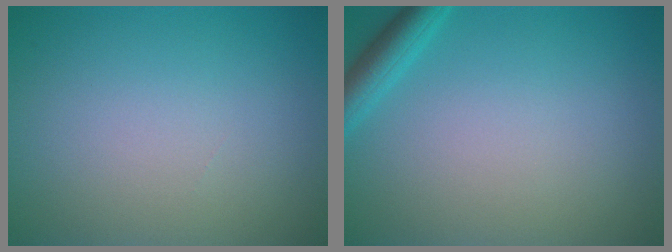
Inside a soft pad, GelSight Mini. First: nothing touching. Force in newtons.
{"total": 2.4, "press": 2.4, "slide": 0.2}